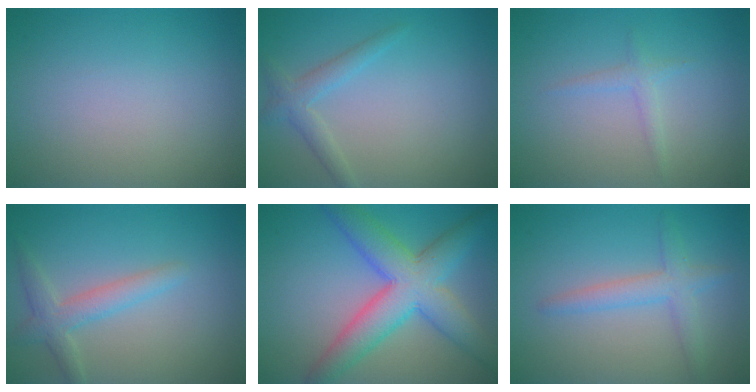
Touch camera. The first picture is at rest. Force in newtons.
{"total": 2.0, "press": 2.0, "slide": 0.2}
{"total": 1.1, "press": 1.1, "slide": 0.1}
{"total": 2.7, "press": 2.7, "slide": 0.3}
{"total": 7.7, "press": 7.7, "slide": 0.1}
{"total": 2.6, "press": 2.6, "slide": 0.1}